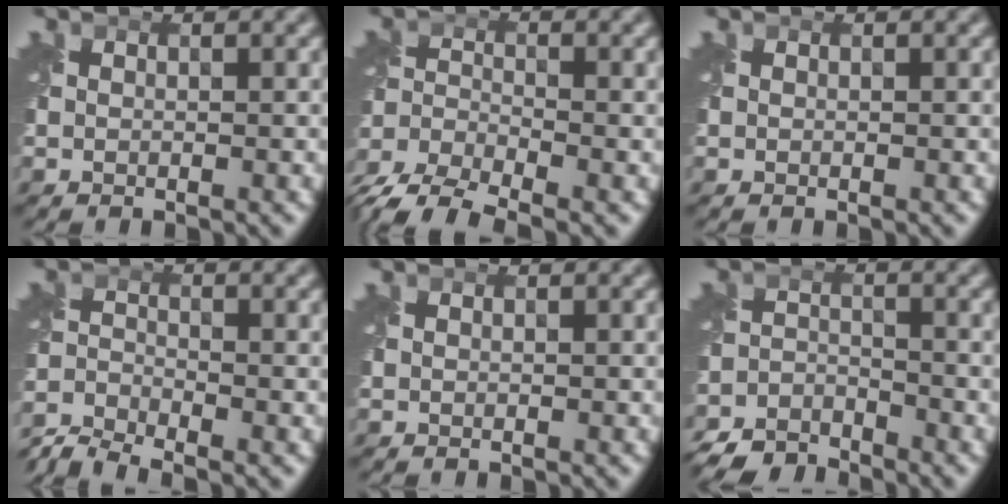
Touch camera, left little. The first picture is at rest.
{"total": 6.1, "force": [-5.1, 1.9, 2.8], "torque": [-0.053, -0.015, -0.105]}
{"total": 0.0}
{"total": 4.9, "force": [-4.4, 0.9, 1.8], "torque": [-0.038, -0.011, -0.098]}
{"total": 0.0}
{"total": 5.9, "force": [-5.6, 1.4, 1.0], "torque": [-0.012, -0.021, -0.104]}